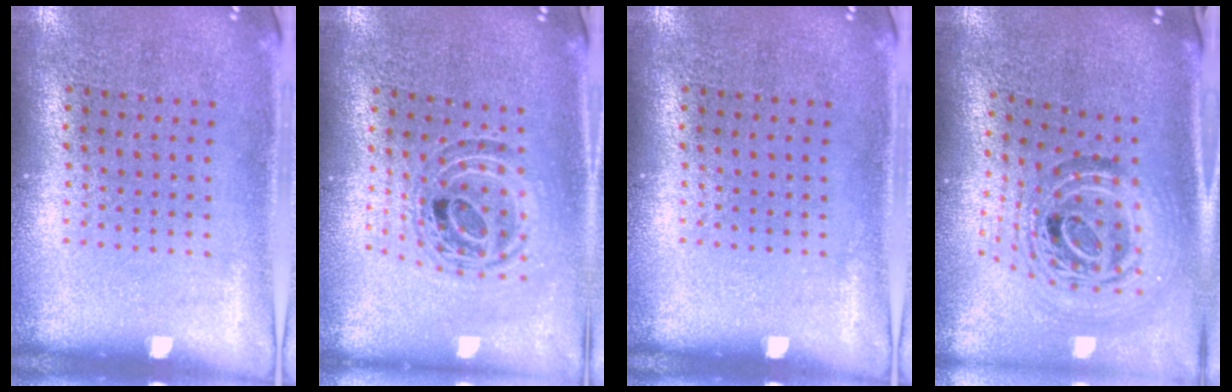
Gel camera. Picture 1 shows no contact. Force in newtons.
{"total": 0.9, "press": 0.9, "slide": 0.3}
{"total": 0.0}
{"total": 1.9, "press": 1.5, "slide": 1.0}